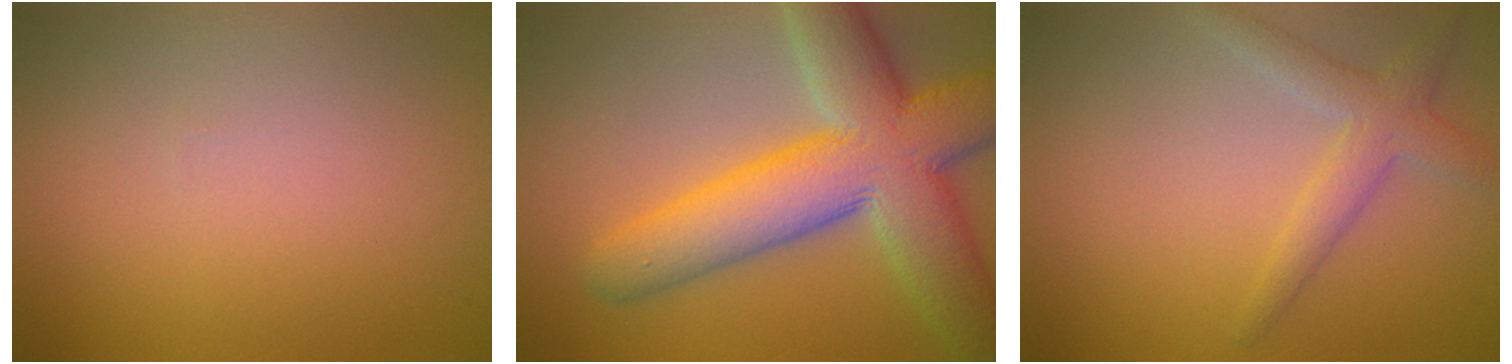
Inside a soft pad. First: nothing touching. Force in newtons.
{"total": 11.2, "press": 11.2, "slide": 0.6}
{"total": 2.8, "press": 2.8, "slide": 0.1}